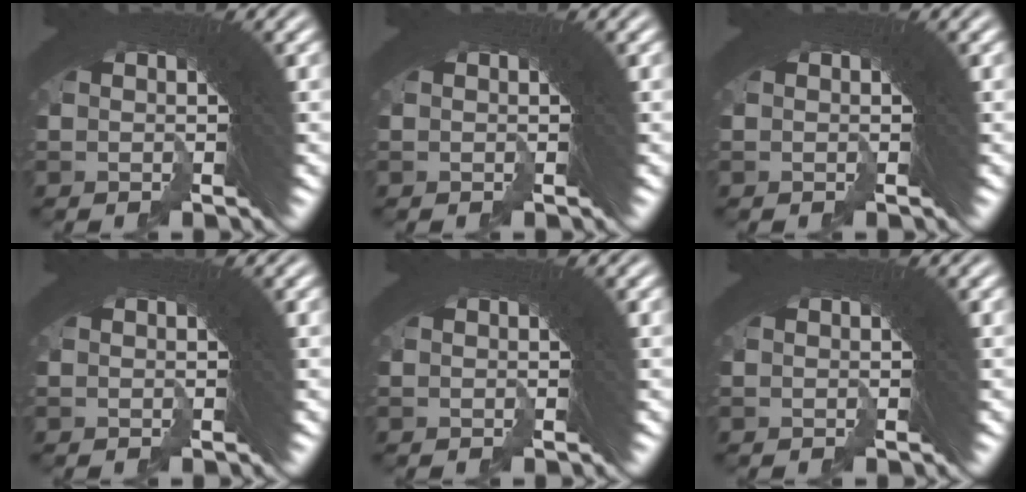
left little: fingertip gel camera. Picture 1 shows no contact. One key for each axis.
{"total": 0.0}
{"total": 0.0}
{"total": 0.0}
{"total": 0.0}
{"total": 0.0}